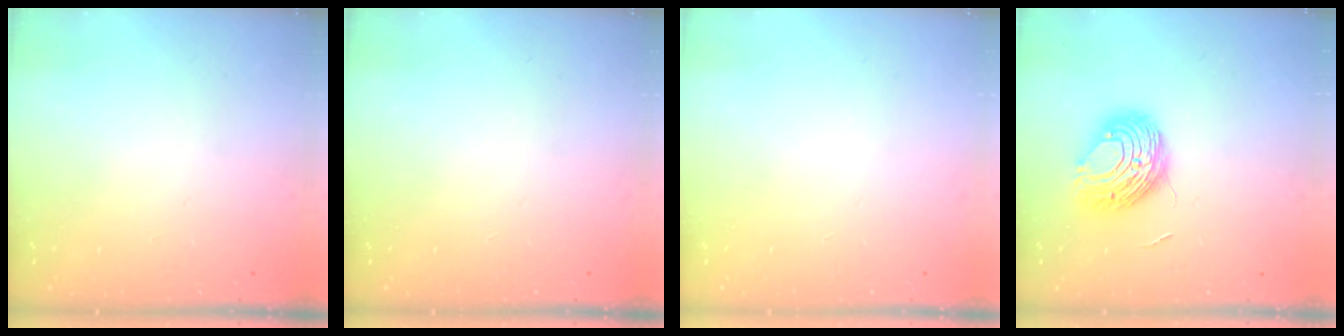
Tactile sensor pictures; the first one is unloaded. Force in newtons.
{"total": 0.0}
{"total": 0.0}
{"total": 9.5, "press": 9.5, "slide": 0.7}